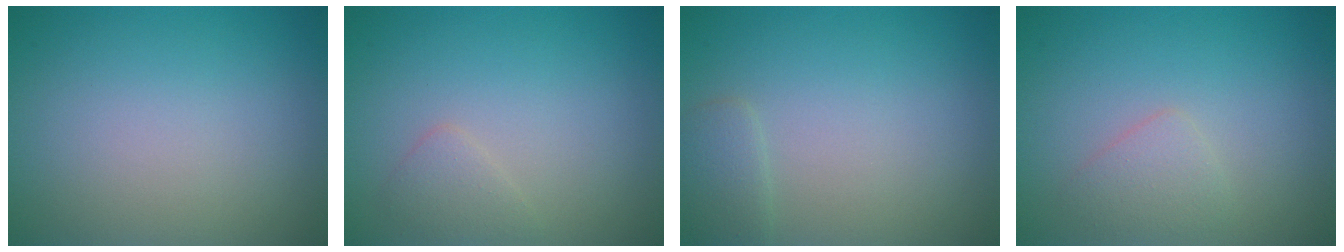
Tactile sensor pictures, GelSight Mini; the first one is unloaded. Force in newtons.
{"total": 1.2, "press": 1.2, "slide": 0.1}
{"total": 1.4, "press": 1.4, "slide": 0.1}
{"total": 1.6, "press": 1.6, "slide": 0.1}